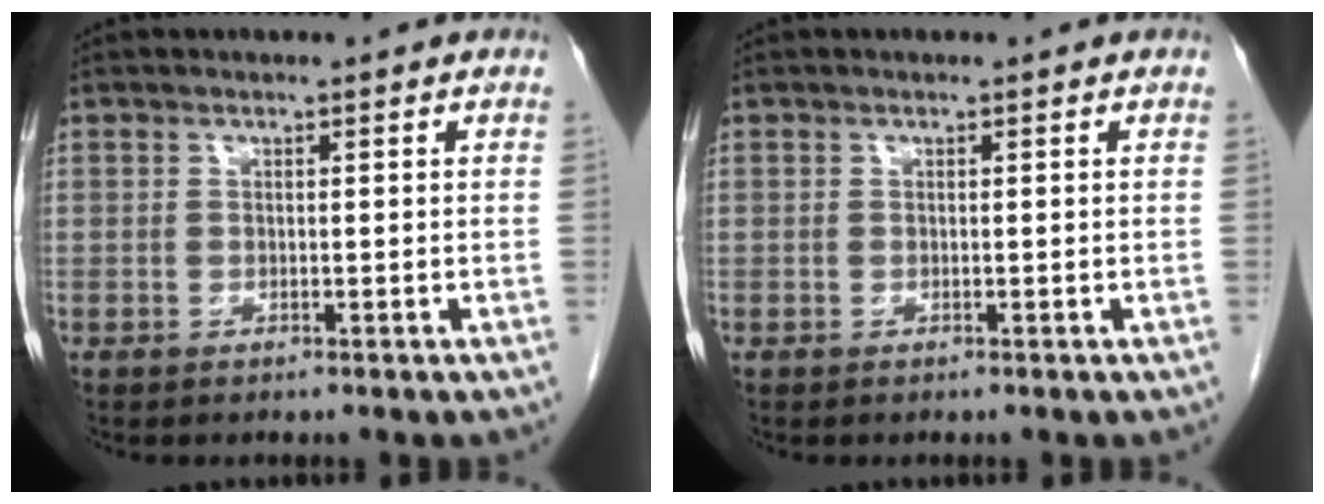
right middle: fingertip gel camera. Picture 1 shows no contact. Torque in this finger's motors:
{"motor_torque": [0.00, 0.00, 0.00, 0.00]}